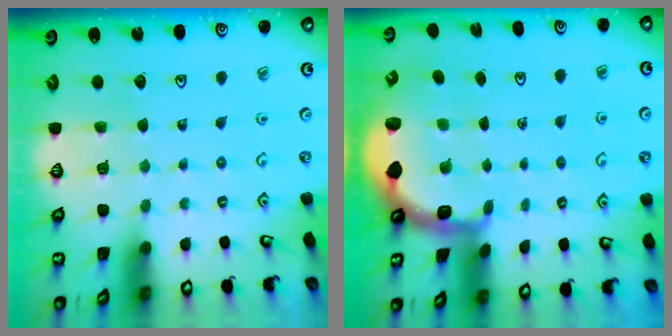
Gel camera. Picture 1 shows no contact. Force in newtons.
{"total": 2.1, "press": 1.9, "slide": 0.8}